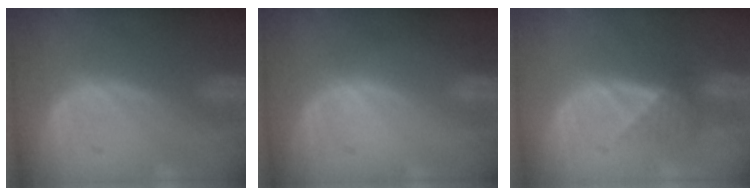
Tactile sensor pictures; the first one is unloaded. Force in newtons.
{"total": 0.0}
{"total": 3.1, "press": 2.8, "slide": 1.4}